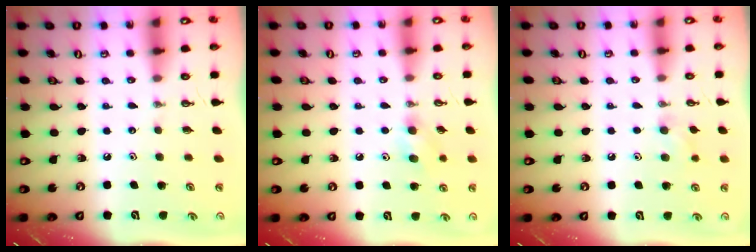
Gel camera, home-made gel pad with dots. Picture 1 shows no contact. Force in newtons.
{"total": 6.8, "press": 6.7, "slide": 1.2}
{"total": 6.9, "press": 6.7, "slide": 1.3}